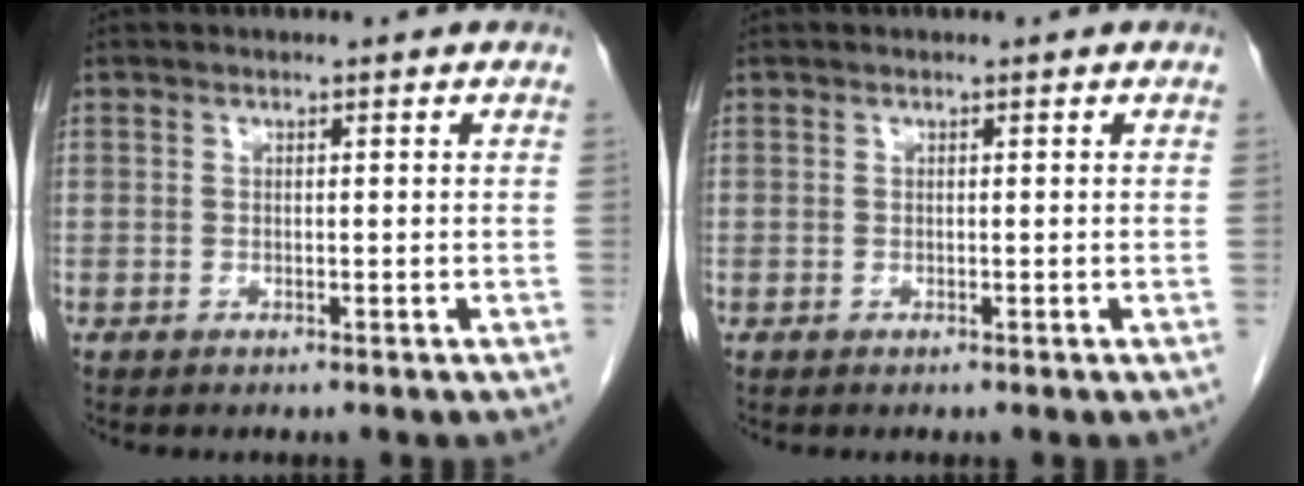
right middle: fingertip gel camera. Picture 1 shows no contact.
{"total": 0.0}